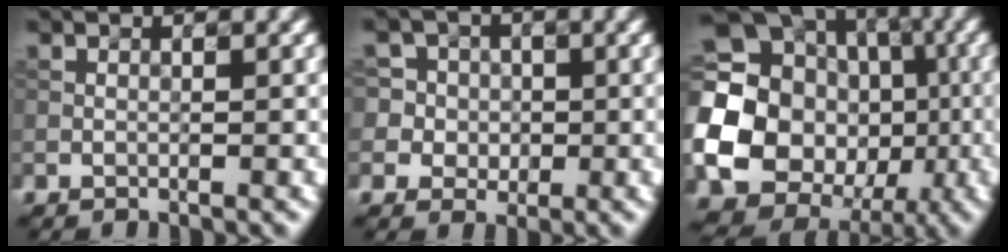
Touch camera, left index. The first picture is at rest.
{"total": 6.6, "force": [2.1, 6.0, 2.0], "torque": [-0.050, 0.038, 0.019]}
{"total": 23.2, "force": [-3.6, 21.2, 8.8], "torque": [-0.203, 0.004, -0.089]}